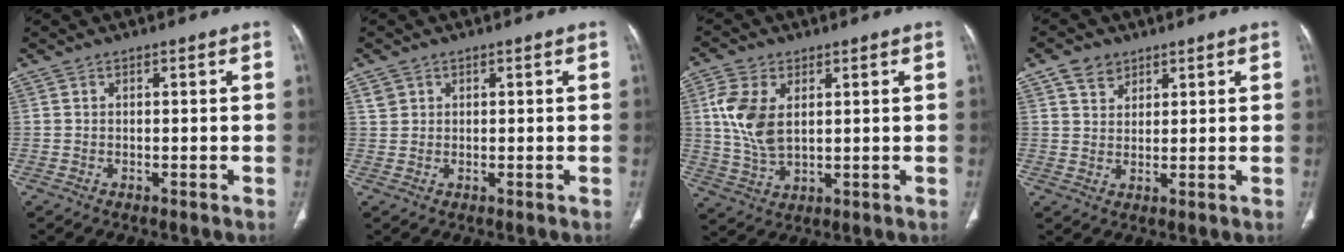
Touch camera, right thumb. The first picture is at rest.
{"total": 1.8, "force": [0.9, 1.5, 0.3], "torque": [0.009, 0.002, 0.014]}
{"total": 9.9, "force": [2.4, 5.8, 7.6], "torque": [-0.159, -0.004, 0.052]}
{"total": 4.2, "force": [2.7, 3.0, 1.5], "torque": [-0.012, -0.014, 0.051]}